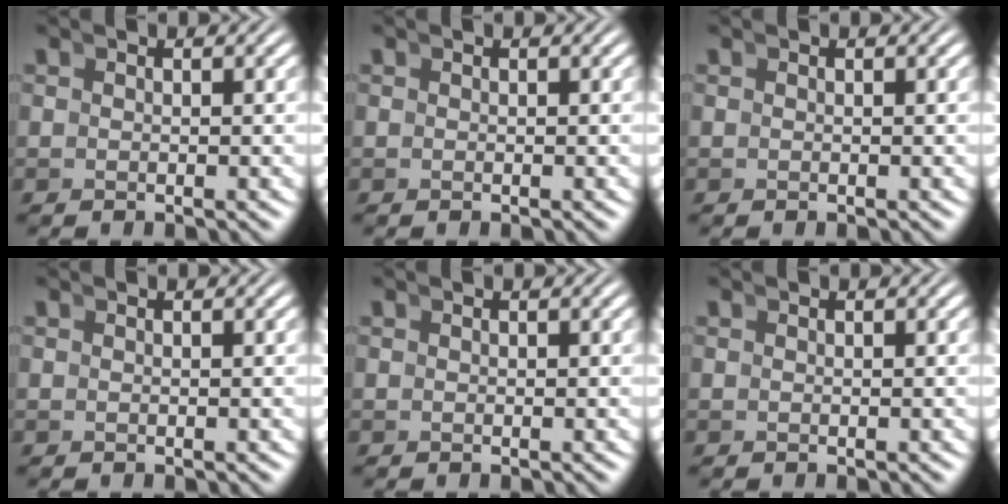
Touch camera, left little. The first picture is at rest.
{"total": 0.0}
{"total": 0.0}
{"total": 0.0}
{"total": 0.0}
{"total": 0.0}